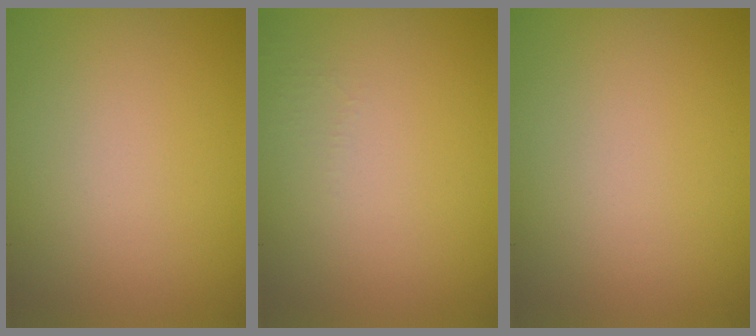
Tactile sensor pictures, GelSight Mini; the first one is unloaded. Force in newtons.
{"total": 0.6, "press": 0.6, "slide": 0.3}
{"total": 0.0}